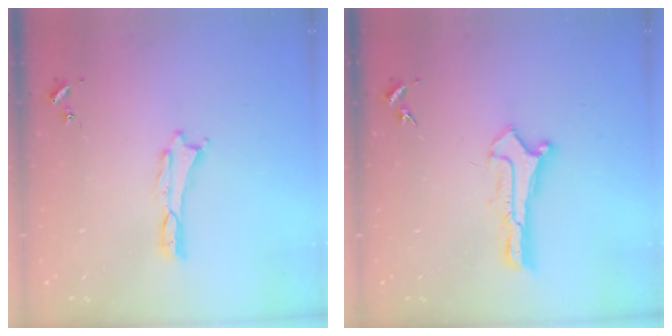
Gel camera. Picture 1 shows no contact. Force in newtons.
{"total": 0.8, "press": 0.8, "slide": 0.0}